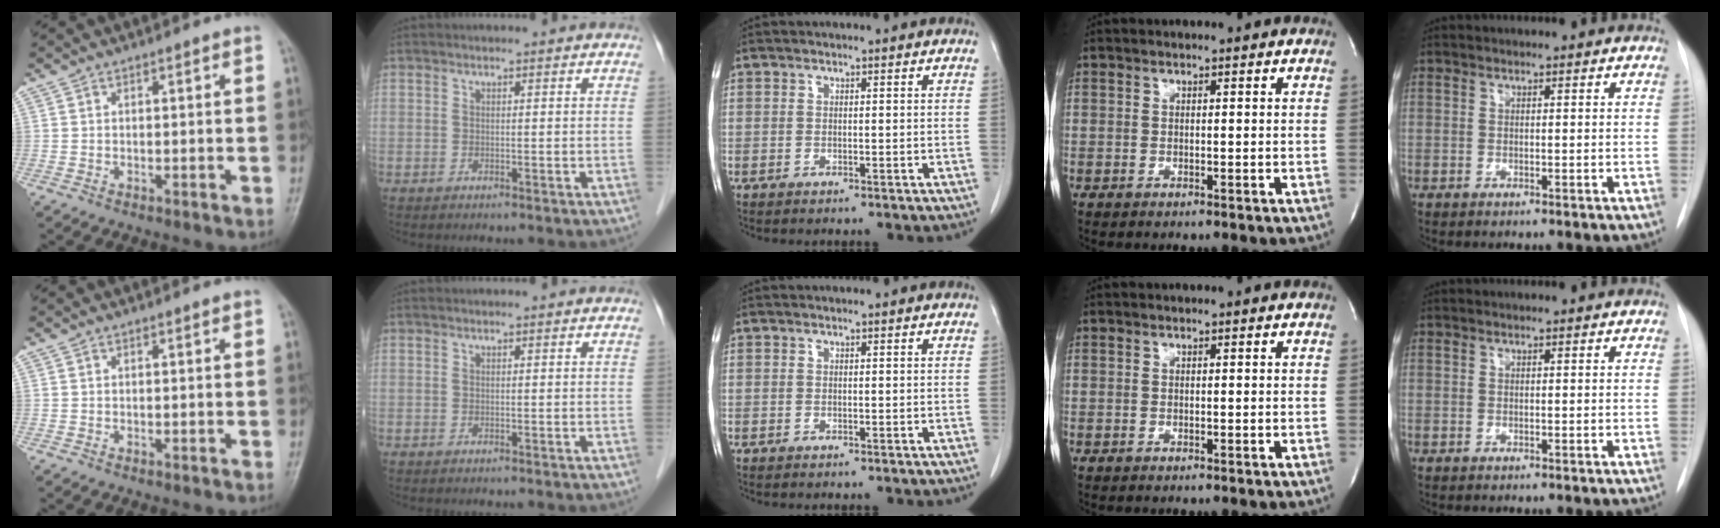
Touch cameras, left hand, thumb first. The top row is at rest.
{}